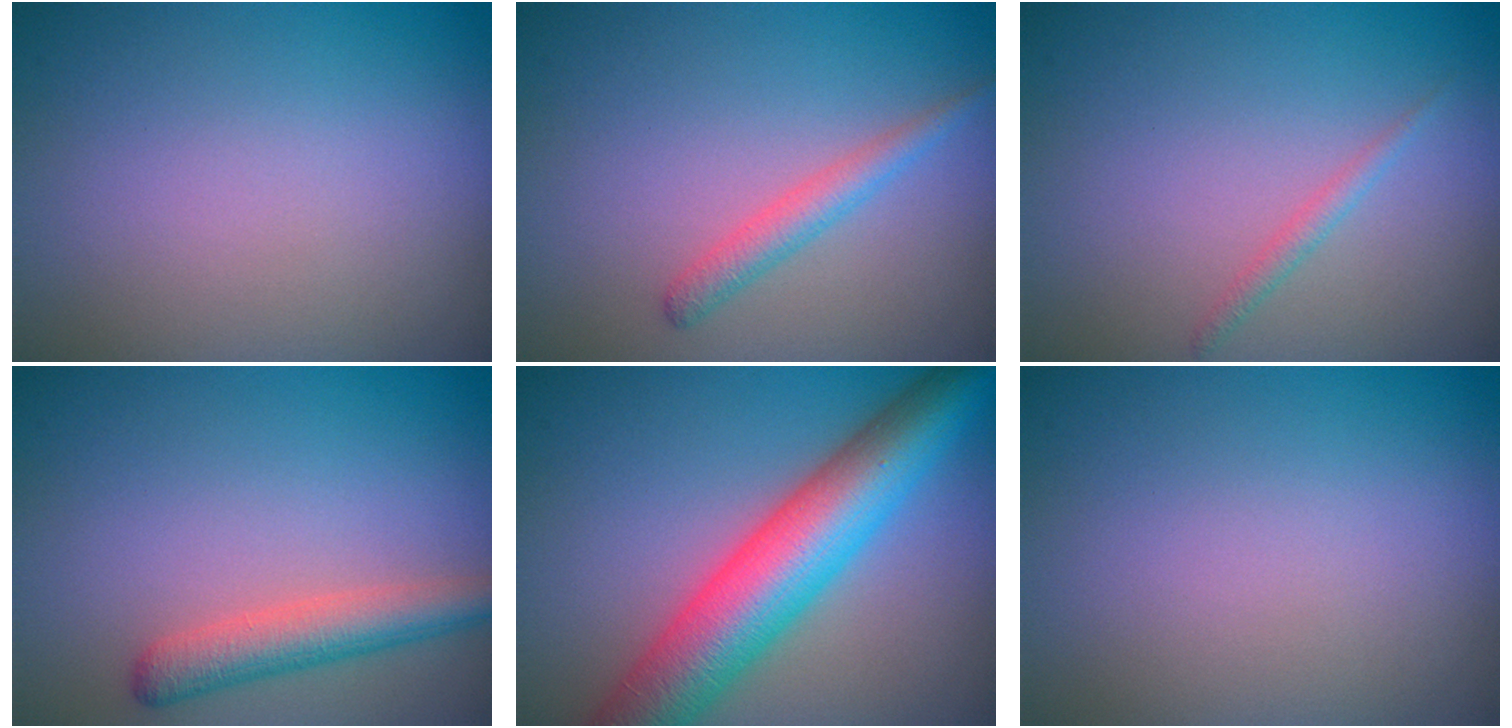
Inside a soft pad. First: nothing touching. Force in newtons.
{"total": 1.9, "press": 1.9, "slide": 0.0}
{"total": 1.0, "press": 1.0, "slide": 0.1}
{"total": 3.4, "press": 3.4, "slide": 0.1}
{"total": 10.1, "press": 10.1, "slide": 0.2}
{"total": 0.0}